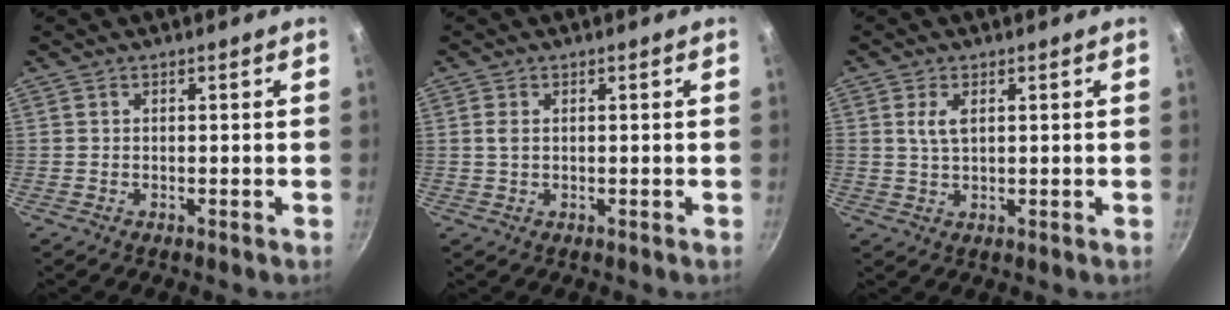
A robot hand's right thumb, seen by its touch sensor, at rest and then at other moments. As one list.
[{"total": 1.3, "force": [0.2, 0.8, 1.0], "torque": [-0.023, 0.000, 0.005]}, {"total": 3.0, "force": [0.9, 1.5, 2.4], "torque": [-0.048, 0.000, 0.020]}]